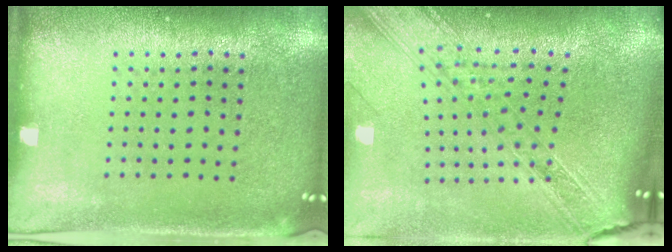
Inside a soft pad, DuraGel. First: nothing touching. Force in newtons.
{"total": 2.6, "press": 2.2, "slide": 1.5}